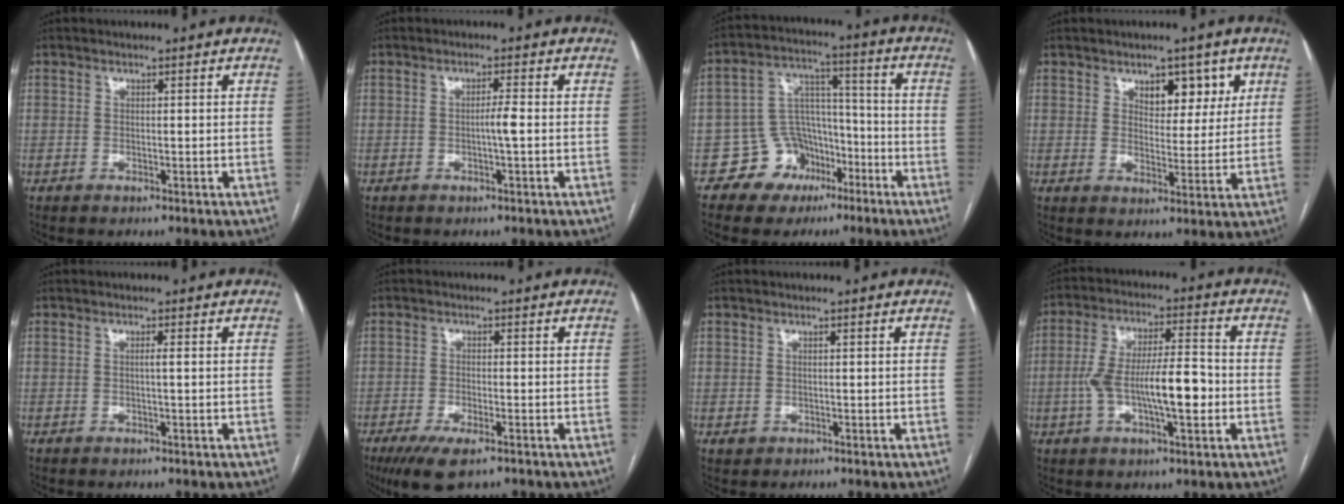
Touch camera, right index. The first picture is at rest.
{"total": 2.0, "force": [-0.4, -0.4, 1.9], "torque": [-0.031, 0.000, -0.007]}
{"total": 9.4, "force": [-4.8, 7.9, 1.9], "torque": [-0.027, 0.046, -0.068]}
{"total": 6.1, "force": [3.3, 3.5, 3.8], "torque": [-0.040, 0.005, 0.050]}
{"total": 0.7, "force": [0.0, -0.3, 0.6], "torque": [-0.008, 0.001, -0.001]}
{"total": 6.5, "force": [-4.1, 1.9, 4.6], "torque": [-0.084, -0.015, -0.066]}
{"total": 1.3, "force": [-0.1, 1.3, 0.1], "torque": [-0.001, 0.003, 0.002]}
{"total": 12.2, "force": [-2.1, 2.8, 11.7], "torque": [-0.216, 0.017, -0.034]}